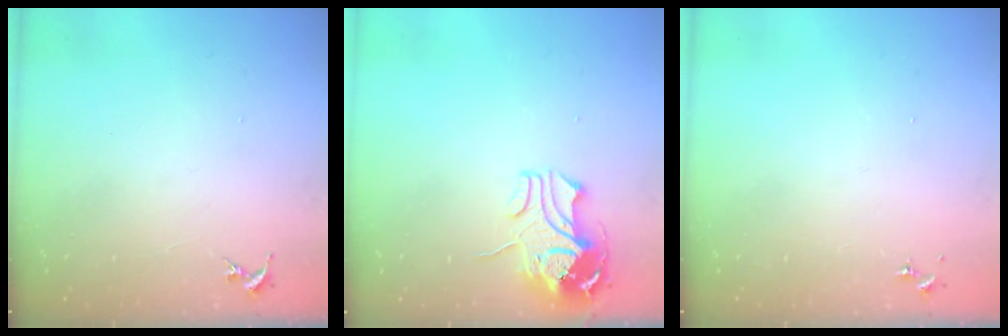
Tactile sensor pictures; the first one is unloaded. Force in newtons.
{"total": 10.9, "press": 10.9, "slide": 1.1}
{"total": 0.0}